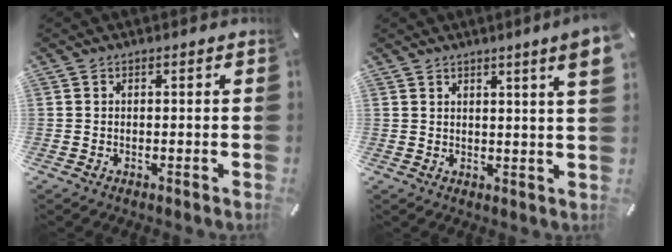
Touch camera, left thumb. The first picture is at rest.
{"total": 4.8, "force": [3.0, 0.0, 3.7], "torque": [-0.060, -0.010, 0.047]}